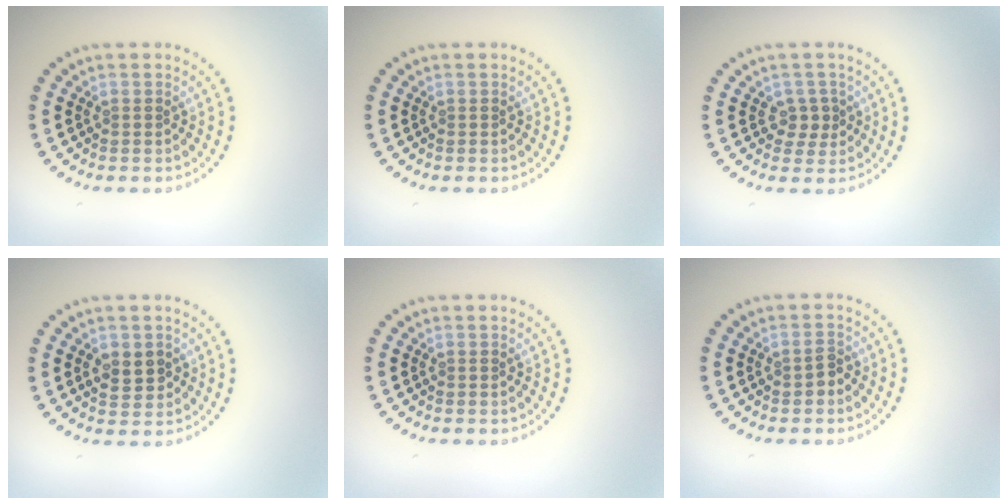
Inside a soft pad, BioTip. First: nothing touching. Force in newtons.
{"total": 0.0}
{"total": 1.8, "press": 1.6, "slide": 0.8}
{"total": 2.4, "press": 2.3, "slide": 0.4}
{"total": 0.0}
{"total": 1.3, "press": 1.3, "slide": 0.3}